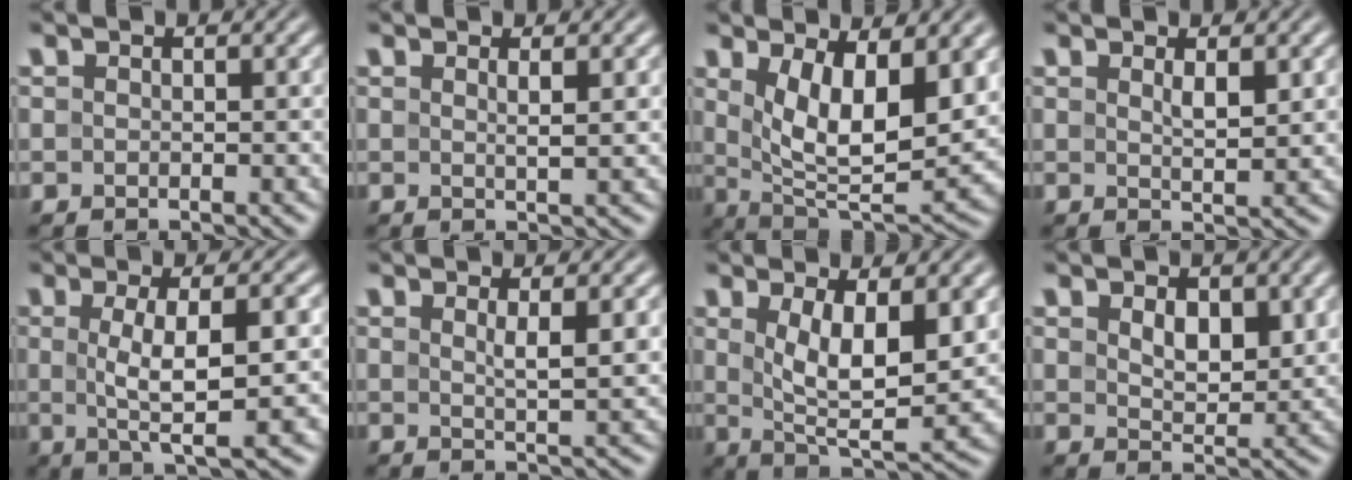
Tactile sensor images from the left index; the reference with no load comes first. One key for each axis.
{"total": 1.4, "fx": 0.6, "fy": 0.3, "fz": 1.3, "tx": -0.017, "ty": 0.000, "tz": 0.004}
{"total": 9.1, "fx": 2.4, "fy": 3.8, "fz": 7.9, "tx": -0.145, "ty": -0.019, "tz": 0.047}
{"total": 1.8, "fx": 0.8, "fy": 0.4, "fz": 1.6, "tx": -0.029, "ty": -0.003, "tz": 0.015}
{"total": 6.0, "fx": 0.0, "fy": 1.3, "fz": 5.8, "tx": -0.098, "ty": 0.000, "tz": 0.001}
{"total": 2.4, "fx": 0.8, "fy": 0.4, "fz": 2.3, "tx": -0.035, "ty": -0.002, "tz": 0.012}
{"total": 7.6, "fx": 1.7, "fy": 2.8, "fz": 6.8, "tx": -0.129, "ty": -0.014, "tz": 0.035}
{"total": 3.2, "fx": 1.3, "fy": 1.8, "fz": 2.3, "tx": -0.042, "ty": -0.006, "tz": 0.027}